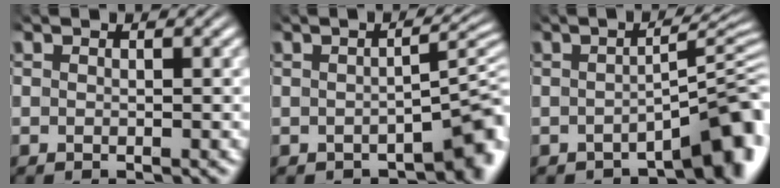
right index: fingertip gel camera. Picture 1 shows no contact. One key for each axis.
{"total": 4.2, "fx": -1.8, "fy": 1.5, "fz": 3.5, "tx": -0.037, "ty": -0.004, "tz": -0.022}
{"total": 6.1, "fx": -2.4, "fy": 1.8, "fz": 5.3, "tx": -0.058, "ty": 0.002, "tz": -0.034}